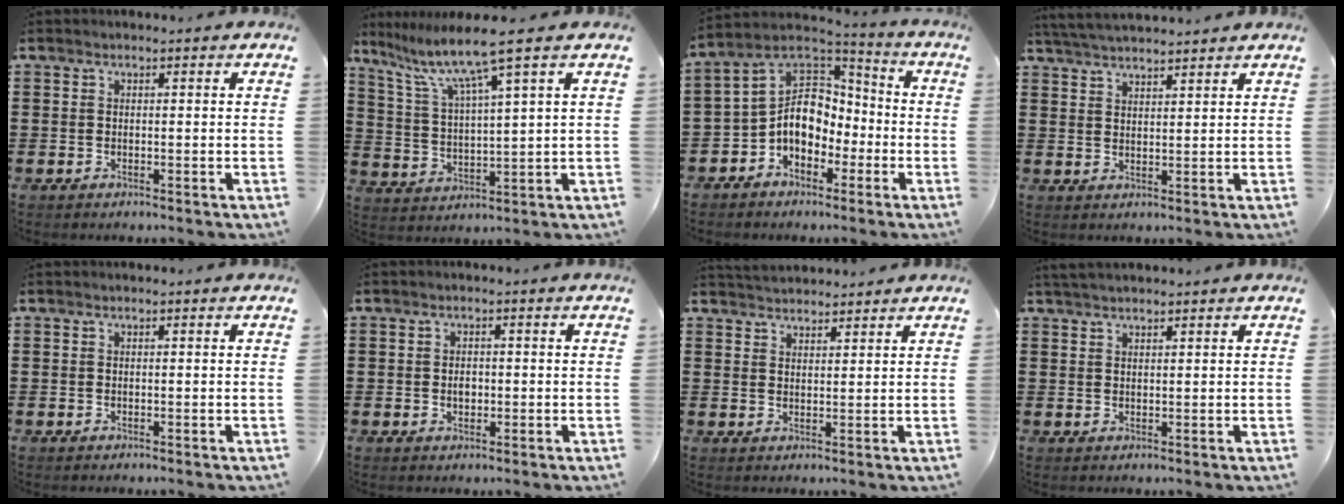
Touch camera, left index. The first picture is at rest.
{"total": 10.7, "force": [6.7, 0.6, 8.3], "torque": [-0.188, -0.024, 0.108]}
{"total": 8.9, "force": [-2.3, 6.8, 5.2], "torque": [-0.125, 0.004, -0.053]}
{"total": 3.7, "force": [3.7, -0.2, 0.7], "torque": [-0.024, -0.008, 0.068]}
{"total": 0.0}
{"total": 1.6, "force": [0.0, 1.0, 1.2], "torque": [-0.026, 0.005, -0.001]}
{"total": 2.8, "force": [2.8, 0.2, -0.2], "torque": [-0.004, -0.005, 0.054]}
{"total": 1.7, "force": [1.7, 0.1, 0.4], "torque": [-0.012, 0.002, 0.033]}